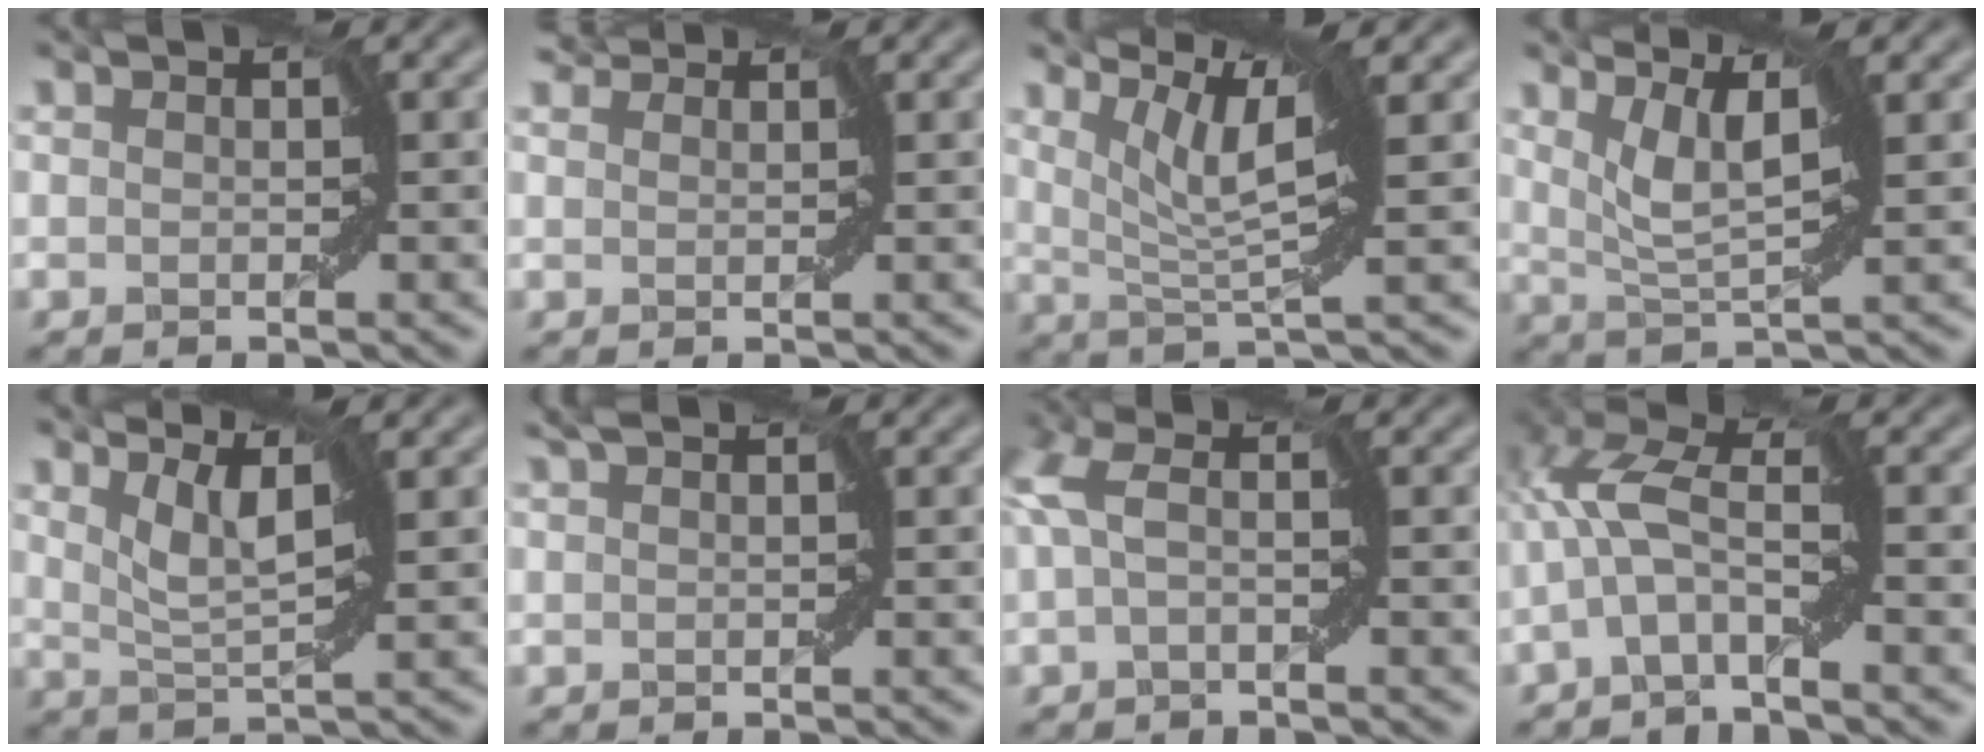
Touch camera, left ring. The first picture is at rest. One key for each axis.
{"total": 1.3, "fx": 1.0, "fy": 0.6, "fz": 0.5, "tx": -0.019, "ty": 0.003, "tz": 0.009}
{"total": 5.0, "fx": 2.6, "fy": 0.3, "fz": 4.3, "tx": -0.078, "ty": -0.002, "tz": 0.047}
{"total": 3.8, "fx": 2.1, "fy": 0.3, "fz": 3.1, "tx": -0.062, "ty": -0.006, "tz": 0.042}
{"total": 3.2, "fx": 2.3, "fy": 0.1, "fz": 2.3, "tx": -0.047, "ty": -0.004, "tz": 0.043}
{"total": 1.0, "fx": 0.6, "fy": 0.3, "fz": 0.7, "tx": -0.014, "ty": 0.005, "tz": 0.006}
{"total": 3.4, "fx": 0.1, "fy": 1.3, "fz": 3.1, "tx": -0.086, "ty": 0.014, "tz": -0.008}
{"total": 5.1, "fx": -0.8, "fy": 1.3, "fz": 4.8, "tx": -0.110, "ty": 0.021, "tz": -0.030}